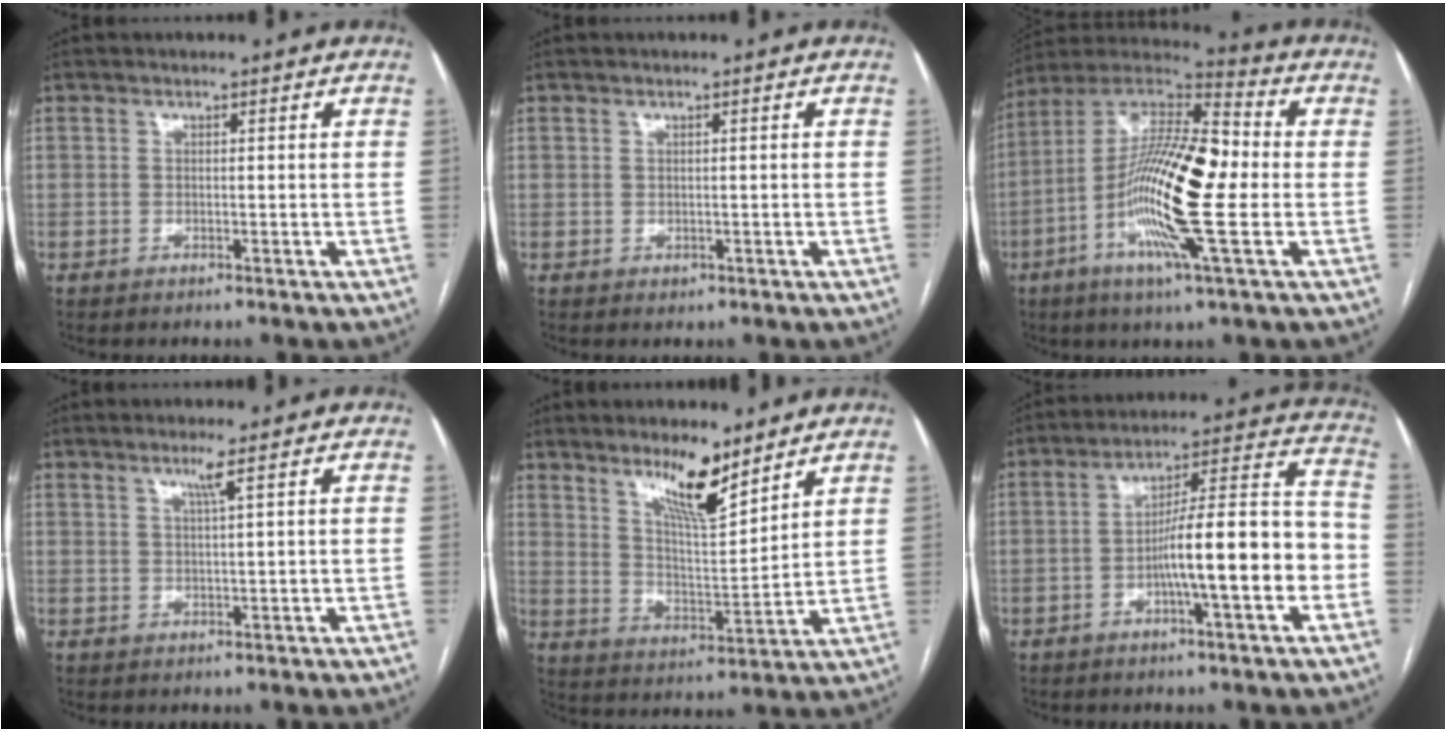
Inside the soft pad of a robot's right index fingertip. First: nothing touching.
{"total": 0.5, "force": [0.1, 0.5, 0.0], "torque": [0.001, 0.000, 0.004]}
{"total": 19.9, "force": [-3.1, 2.3, 19.5], "torque": [-0.376, 0.002, -0.066]}
{"total": 2.1, "force": [1.3, -0.7, 1.5], "torque": [-0.030, -0.006, 0.026]}
{"total": 9.7, "force": [7.2, 1.4, 6.4], "torque": [-0.114, -0.013, 0.131]}
{"total": 14.1, "force": [-3.9, 1.2, 13.5], "torque": [-0.205, 0.025, -0.063]}